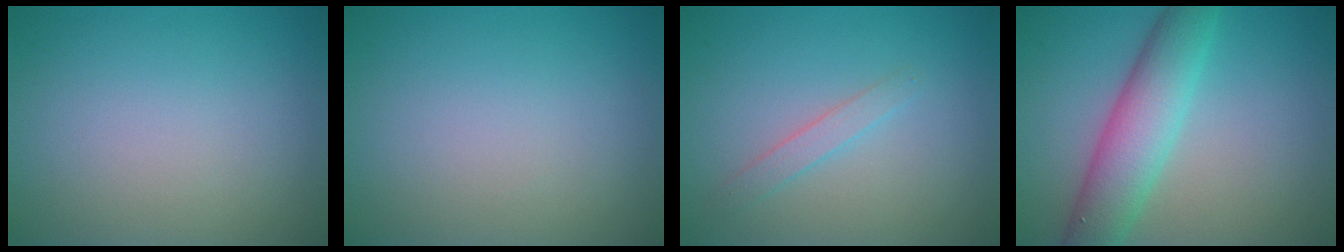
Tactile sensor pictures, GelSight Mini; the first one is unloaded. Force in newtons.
{"total": 0.0}
{"total": 1.4, "press": 1.4, "slide": 0.1}
{"total": 6.1, "press": 6.1, "slide": 0.4}